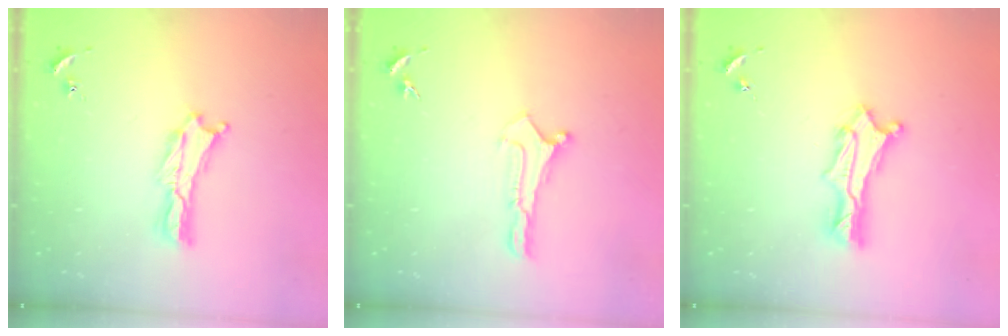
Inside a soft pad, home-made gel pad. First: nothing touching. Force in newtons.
{"total": 0.0}
{"total": 2.4, "press": 2.4, "slide": 0.3}